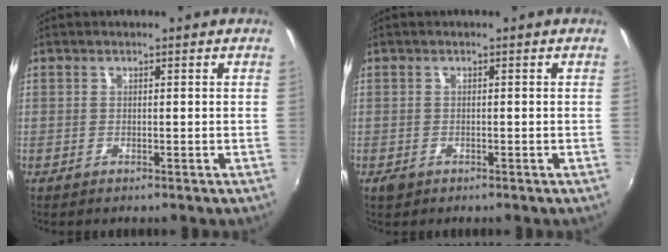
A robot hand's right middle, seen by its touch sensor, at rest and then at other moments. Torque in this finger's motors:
{"motor_torque": [0.28, -0.29, 0.00, 0.02]}